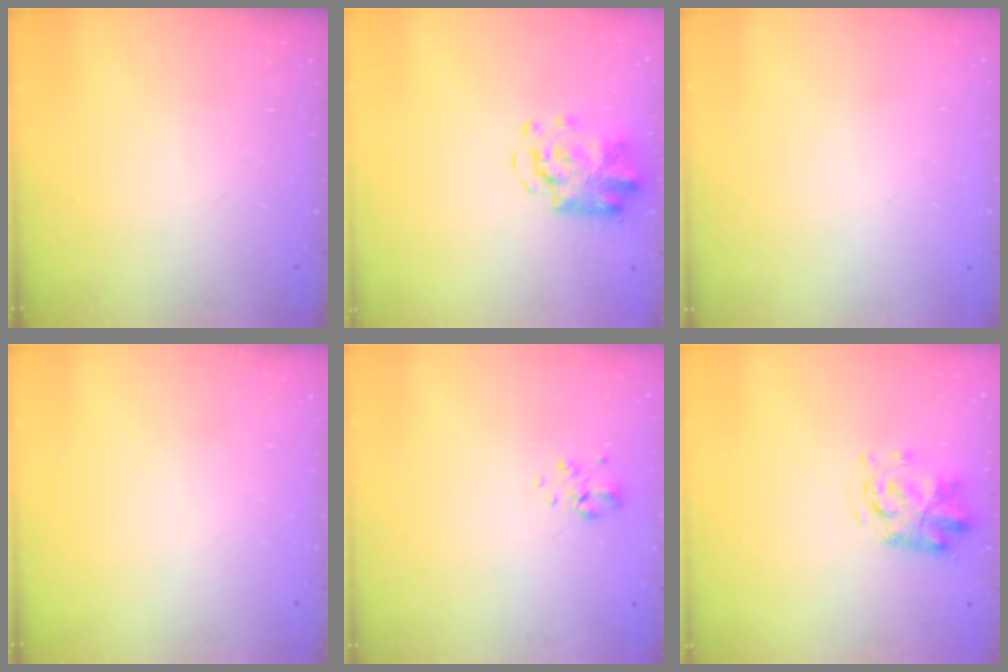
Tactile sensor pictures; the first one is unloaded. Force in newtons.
{"total": 4.3, "press": 4.2, "slide": 1.1}
{"total": 1.8, "press": 1.8, "slide": 0.2}
{"total": 0.0}
{"total": 3.4, "press": 3.0, "slide": 1.6}
{"total": 3.3, "press": 3.2, "slide": 0.8}